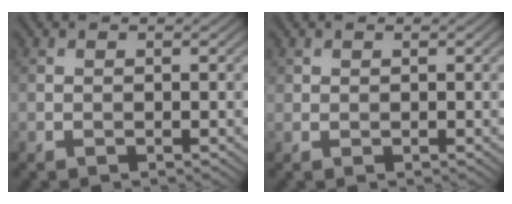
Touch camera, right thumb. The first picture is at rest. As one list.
[{"total": 0.8, "force": [0.5, 0.6, 0.1], "torque": [-0.003, -0.003, 0.013]}]